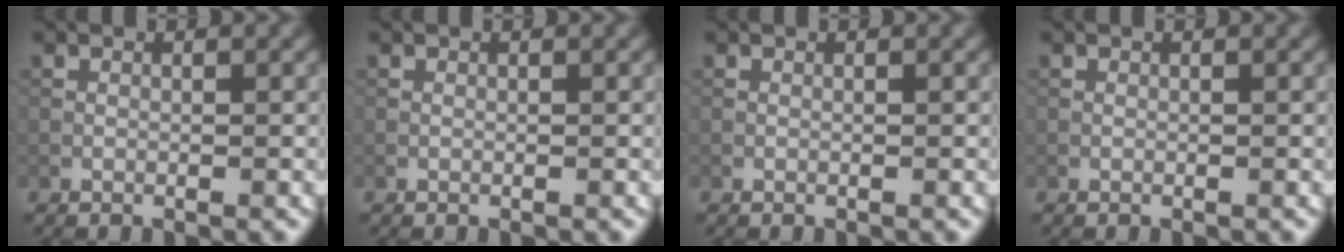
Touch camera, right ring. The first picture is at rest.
{"total": 0.0}
{"total": 0.0}
{"total": 0.0}